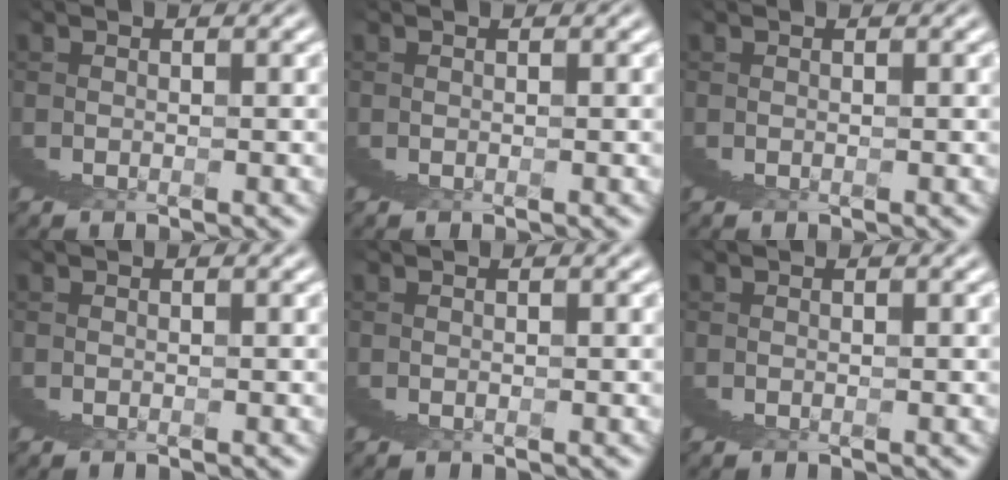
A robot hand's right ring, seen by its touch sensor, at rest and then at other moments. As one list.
[{"total": 0.0}, {"total": 0.0}, {"total": 0.0}, {"total": 0.0}, {"total": 0.0}]